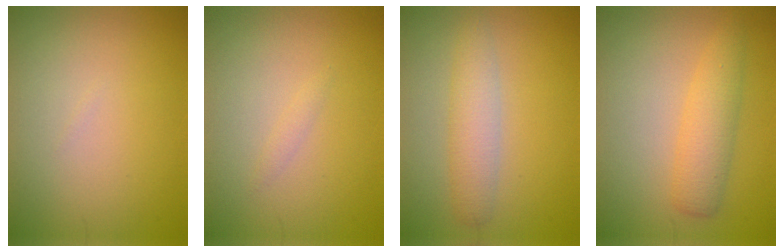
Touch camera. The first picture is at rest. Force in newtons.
{"total": 0.6, "press": 0.6, "slide": 0.1}
{"total": 3.0, "press": 3.0, "slide": 0.1}
{"total": 3.2, "press": 3.2, "slide": 0.1}